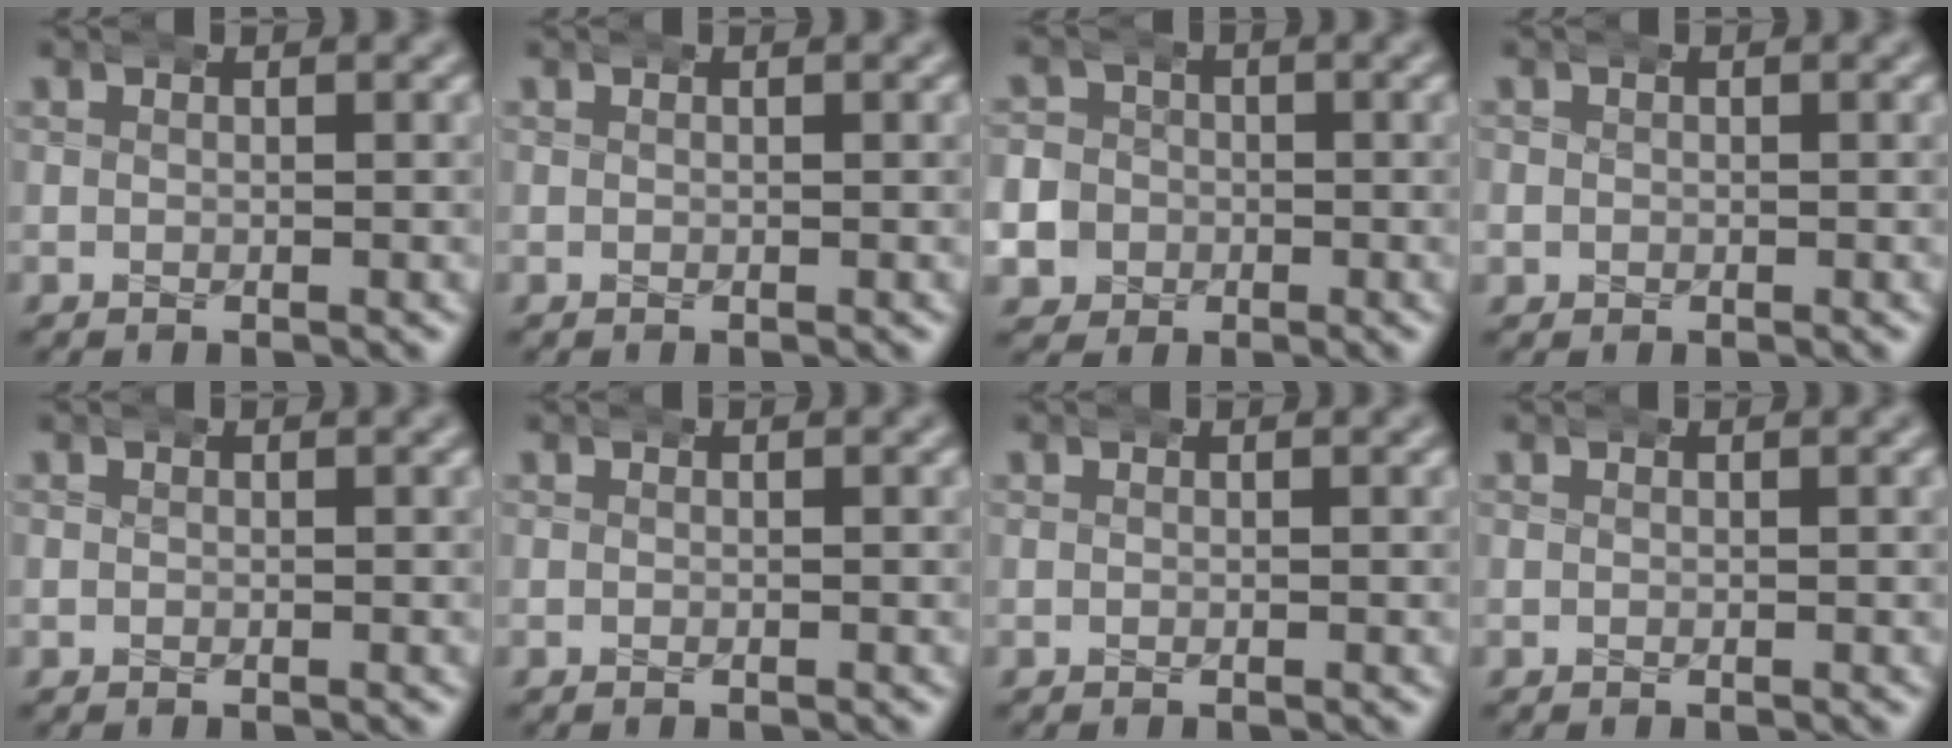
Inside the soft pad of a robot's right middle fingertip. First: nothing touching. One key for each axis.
{"total": 0.0}
{"total": 6.7, "fx": -1.5, "fy": 6.3, "fz": 1.7, "tx": -0.045, "ty": -0.018, "tz": -0.030}
{"total": 1.0, "fx": 0.0, "fy": 1.0, "fz": 0.0, "tx": -0.011, "ty": 0.000, "tz": 0.001}
{"total": 0.0}
{"total": 0.0}
{"total": 0.0}
{"total": 0.0}